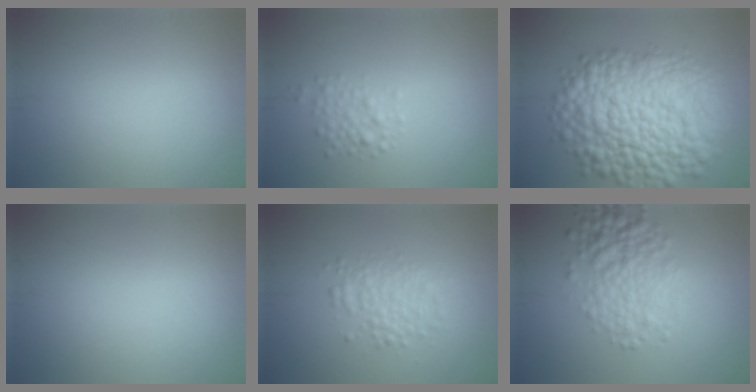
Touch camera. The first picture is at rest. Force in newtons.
{"total": 1.8, "press": 1.8, "slide": 0.1}
{"total": 12.8, "press": 12.8, "slide": 0.4}
{"total": 0.0}
{"total": 2.8, "press": 2.8, "slide": 0.0}
{"total": 5.0, "press": 5.0, "slide": 0.1}